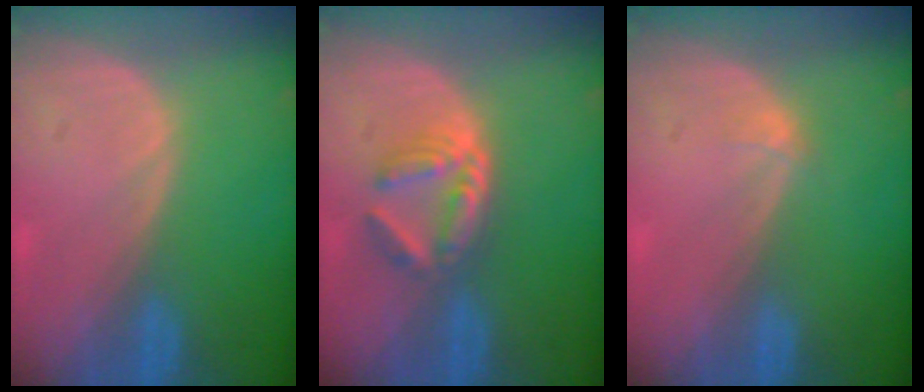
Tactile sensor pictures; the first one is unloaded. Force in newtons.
{"total": 6.0, "press": 5.2, "slide": 3.1}
{"total": 0.7, "press": 0.7, "slide": 0.1}